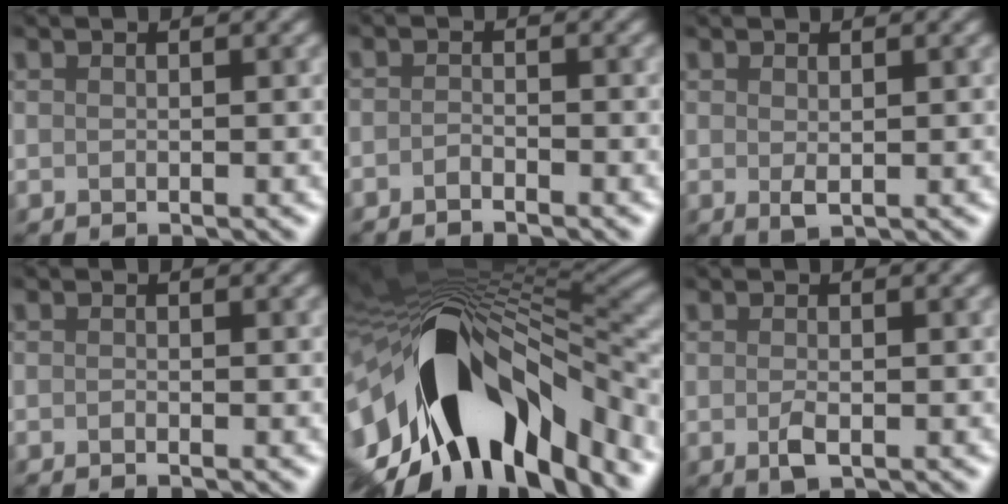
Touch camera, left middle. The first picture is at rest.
{"total": 1.1, "force": [-1.0, 0.0, 0.4], "torque": [-0.012, 0.005, -0.021]}
{"total": 1.2, "force": [-0.1, 0.6, 1.0], "torque": [-0.019, -0.001, 0.004]}
{"total": 0.6, "force": [-0.5, 0.0, 0.3], "torque": [-0.005, 0.002, -0.008]}
{"total": 16.5, "force": [-6.3, 8.1, 12.9], "torque": [-0.217, -0.007, -0.096]}
{"total": 1.6, "force": [-0.6, 0.6, 1.3], "torque": [-0.029, 0.002, -0.008]}